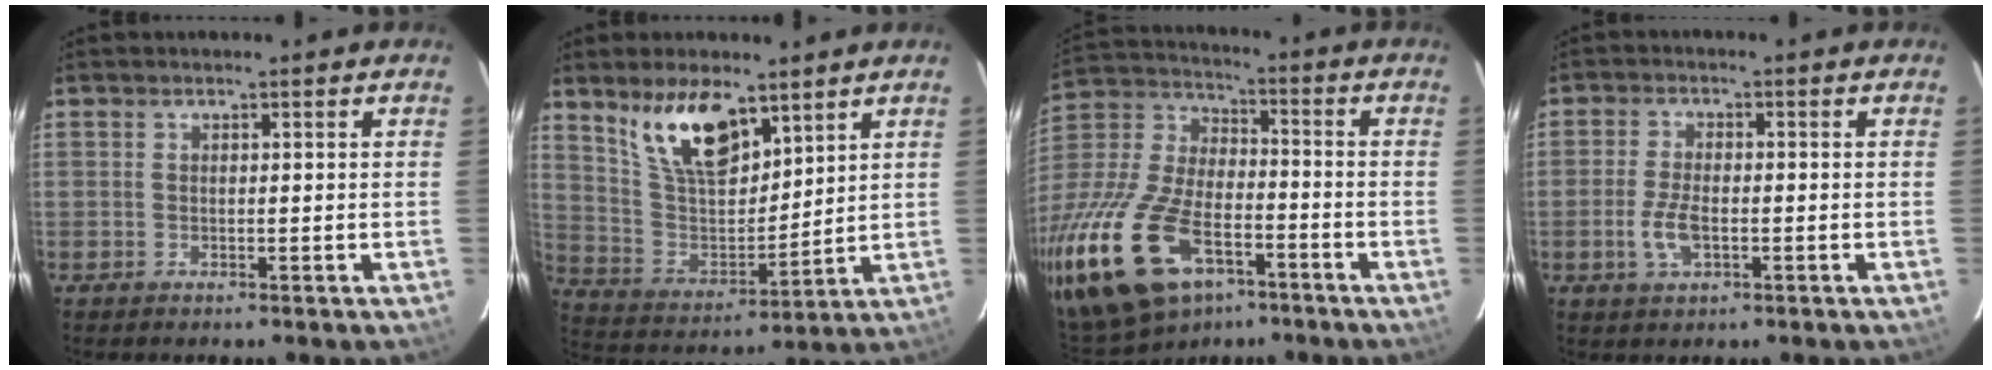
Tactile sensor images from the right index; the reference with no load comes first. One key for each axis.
{"total": 13.8, "fx": 8.9, "fy": 5.7, "fz": 8.9, "tx": -0.166, "ty": 0.002, "tz": 0.181}
{"total": 26.7, "fx": -14.2, "fy": 14.2, "fz": 17.6, "tx": -0.395, "ty": -0.028, "tz": -0.249}
{"total": 5.2, "fx": -1.6, "fy": 2.3, "fz": 4.4, "tx": -0.098, "ty": -0.003, "tz": -0.030}